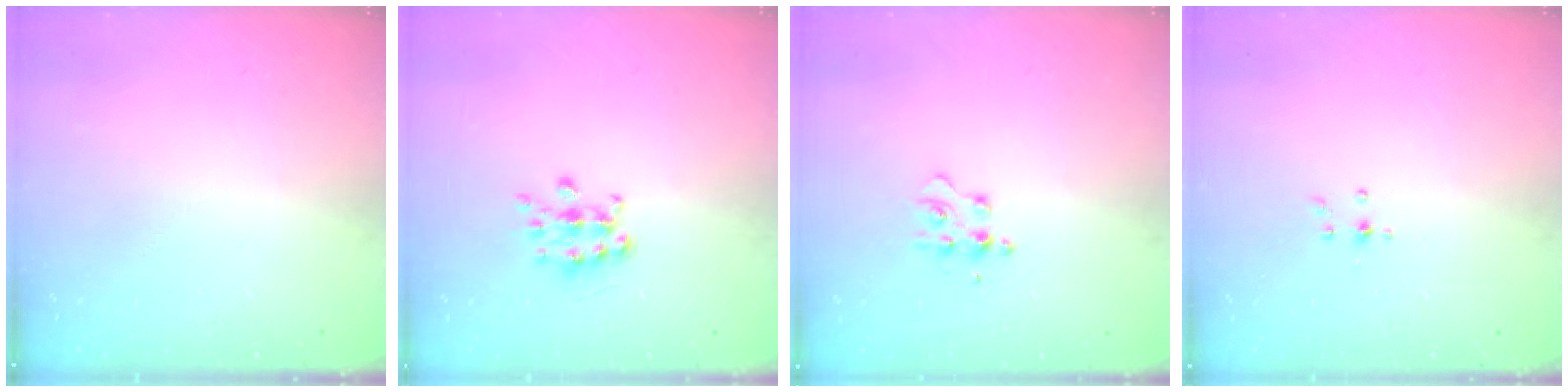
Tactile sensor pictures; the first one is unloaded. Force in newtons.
{"total": 6.8, "press": 6.7, "slide": 0.7}
{"total": 6.0, "press": 6.0, "slide": 0.7}
{"total": 2.9, "press": 2.8, "slide": 0.7}